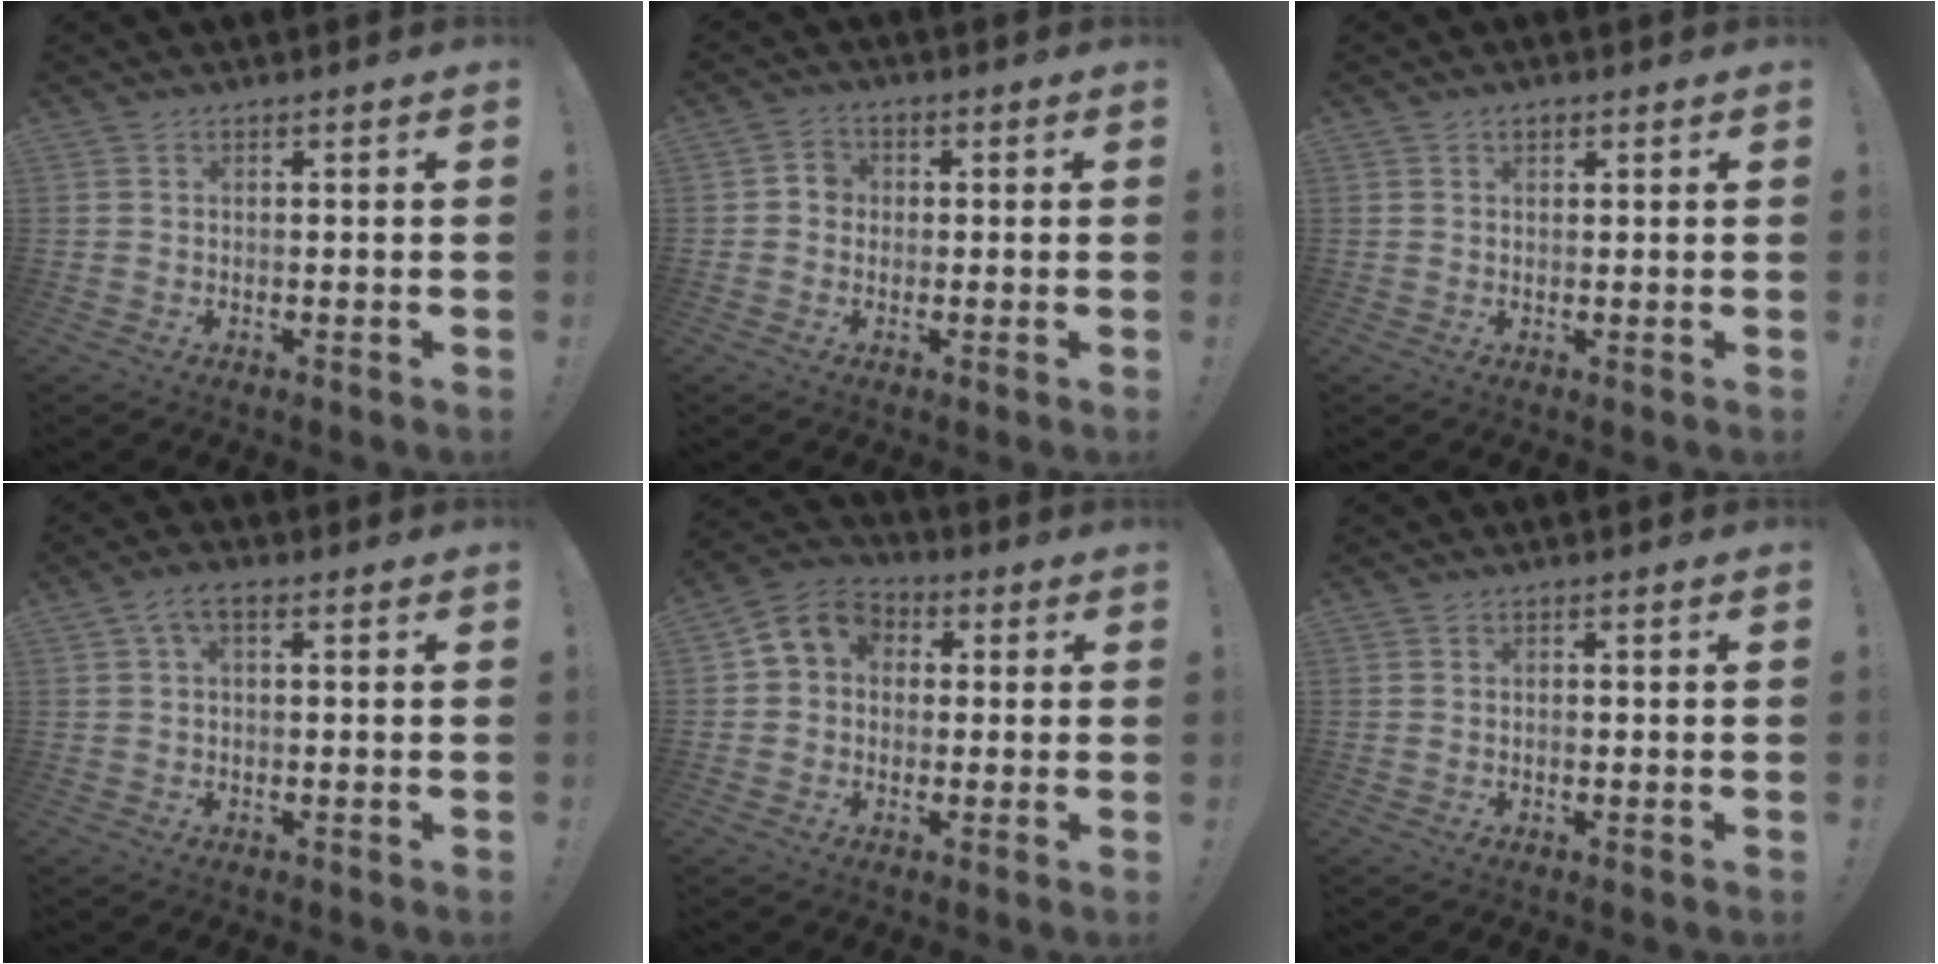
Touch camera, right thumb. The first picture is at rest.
{"total": 3.3, "force": [-0.3, 3.1, 1.2], "torque": [-0.020, 0.006, -0.007]}
{"total": 1.3, "force": [0.8, 0.8, 0.6], "torque": [-0.013, 0.002, 0.014]}
{"total": 3.5, "force": [0.6, 1.6, 3.1], "torque": [-0.066, 0.010, 0.013]}
{"total": 7.8, "force": [1.5, 6.6, 3.8], "torque": [-0.056, 0.003, 0.035]}
{"total": 0.7, "force": [-0.4, 0.2, 0.5], "torque": [-0.012, 0.002, -0.008]}